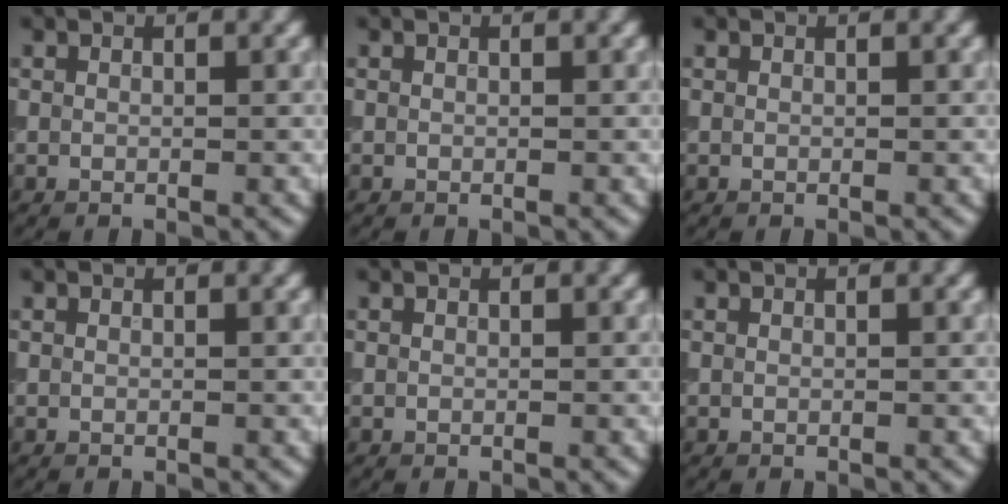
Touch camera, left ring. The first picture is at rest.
{"total": 0.0}
{"total": 0.0}
{"total": 0.0}
{"total": 0.0}
{"total": 0.0}